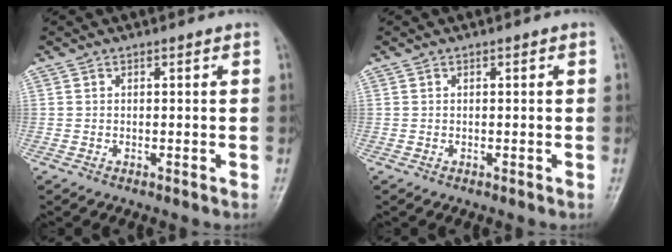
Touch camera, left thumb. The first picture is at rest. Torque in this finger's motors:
{"motor_torque": [-0.04, -0.03, -0.01, 0.01, 0.00]}